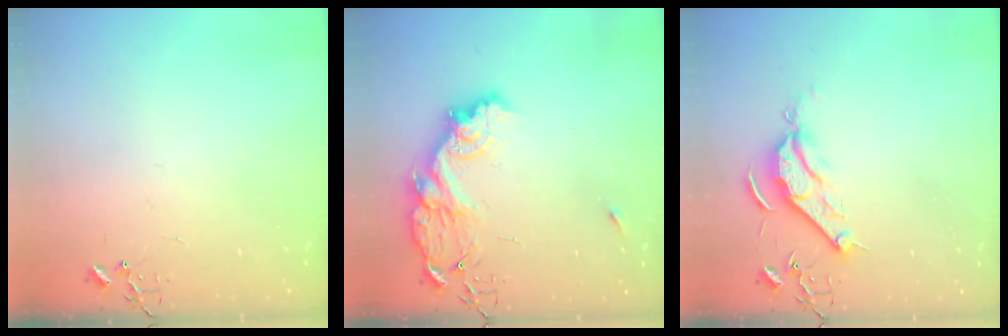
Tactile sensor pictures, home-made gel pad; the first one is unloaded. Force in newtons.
{"total": 15.3, "press": 15.2, "slide": 1.1}
{"total": 9.1, "press": 9.1, "slide": 0.1}